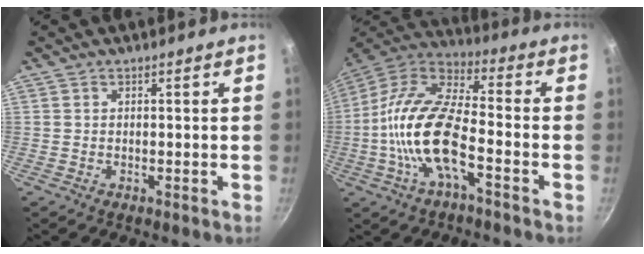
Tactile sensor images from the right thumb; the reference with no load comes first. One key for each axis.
{"total": 17.1, "fx": -4.5, "fy": 6.7, "fz": 15.1, "tx": -0.308, "ty": 0.038, "tz": -0.089}